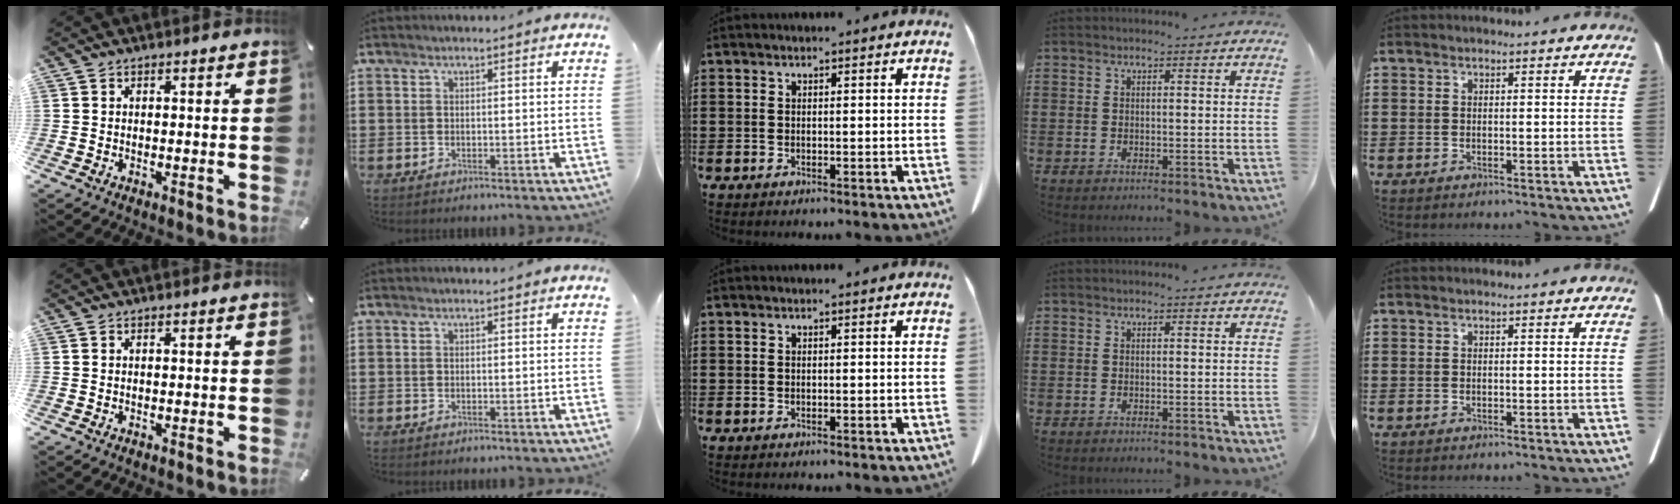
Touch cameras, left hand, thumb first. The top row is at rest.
{}